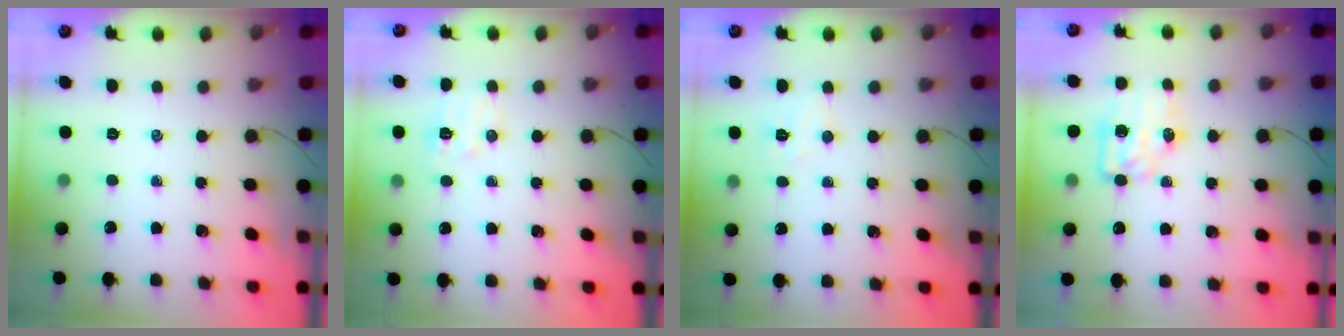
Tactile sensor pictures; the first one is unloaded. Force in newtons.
{"total": 7.1, "press": 7.0, "slide": 1.1}
{"total": 4.1, "press": 4.0, "slide": 1.0}
{"total": 6.5, "press": 6.5, "slide": 0.4}